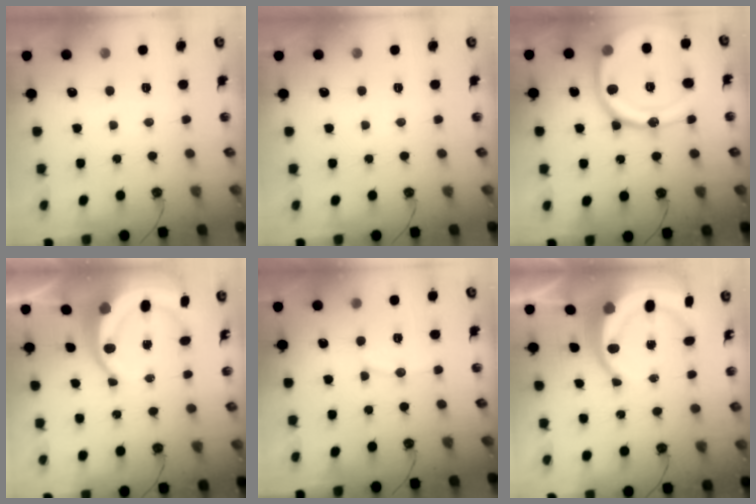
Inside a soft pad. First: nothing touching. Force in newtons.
{"total": 0.0}
{"total": 24.2, "press": 24.0, "slide": 2.7}
{"total": 11.5, "press": 11.4, "slide": 1.6}
{"total": 6.1, "press": 6.1, "slide": 0.1}
{"total": 13.3, "press": 13.1, "slide": 2.8}